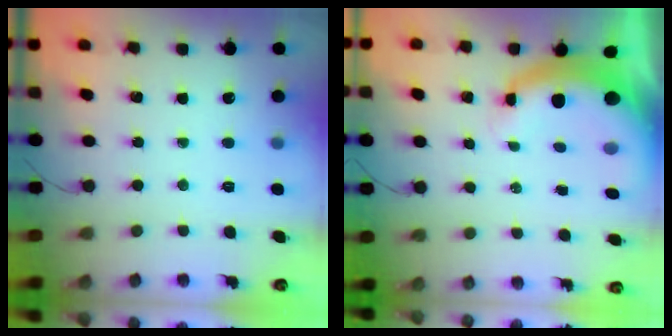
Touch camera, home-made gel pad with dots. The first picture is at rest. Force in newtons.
{"total": 9.6, "press": 9.4, "slide": 1.8}